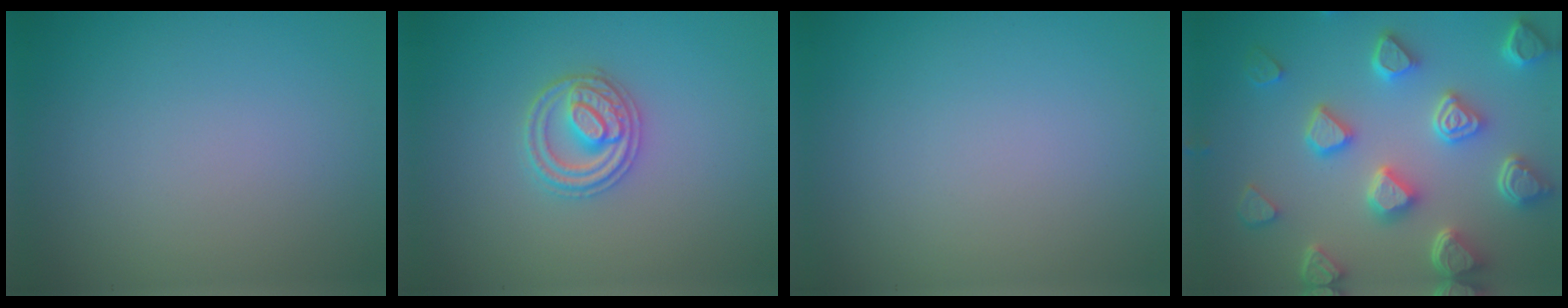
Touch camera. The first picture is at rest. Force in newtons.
{"total": 2.8, "press": 2.8, "slide": 0.4}
{"total": 0.0}
{"total": 7.1, "press": 5.7, "slide": 4.1}